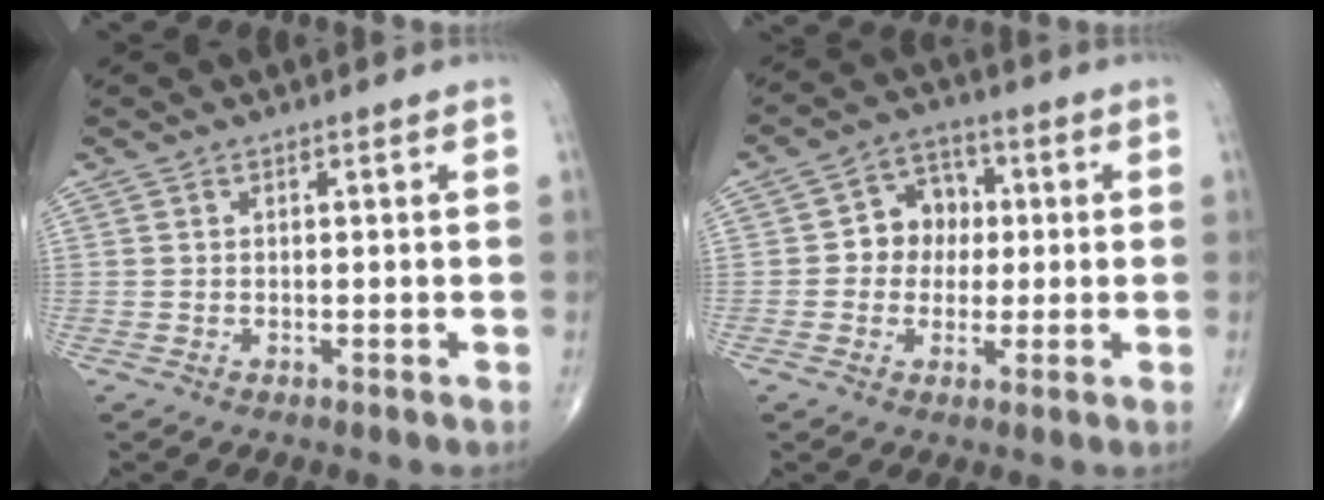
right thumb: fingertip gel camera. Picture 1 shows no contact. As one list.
[{"total": 7.5, "force": [0.3, 6.5, 3.9], "torque": [-0.022, 0.019, -0.006]}]